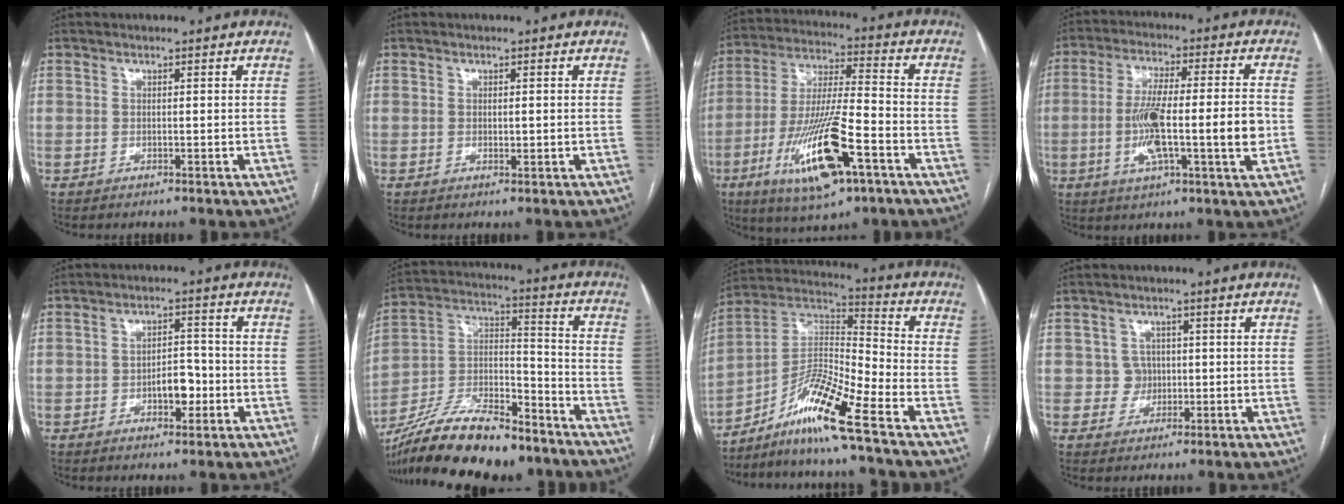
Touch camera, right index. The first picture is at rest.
{"total": 1.0, "force": [-0.1, 0.3, 0.9], "torque": [-0.016, -0.003, 0.001]}
{"total": 17.3, "force": [-7.5, 3.1, 15.2], "torque": [-0.309, -0.022, -0.126]}
{"total": 13.2, "force": [-2.1, 1.3, 13.0], "torque": [-0.236, 0.007, -0.037]}
{"total": 4.8, "force": [-1.6, 2.3, 3.9], "torque": [-0.056, 0.010, -0.020]}
{"total": 21.3, "force": [-16.9, 5.7, 11.6], "torque": [-0.211, 0.002, -0.295]}
{"total": 12.7, "force": [-8.1, -0.3, 9.8], "torque": [-0.189, 0.007, -0.151]}
{"total": 2.8, "force": [0.1, 2.8, 0.1], "torque": [0.006, 0.008, 0.002]}